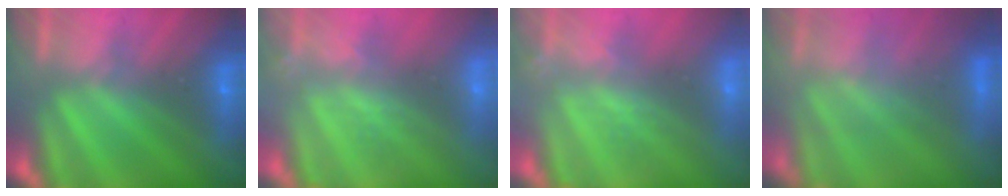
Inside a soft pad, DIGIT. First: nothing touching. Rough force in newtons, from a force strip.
{"total": 2.2}
{"total": 2.2}
{"total": 2.9}